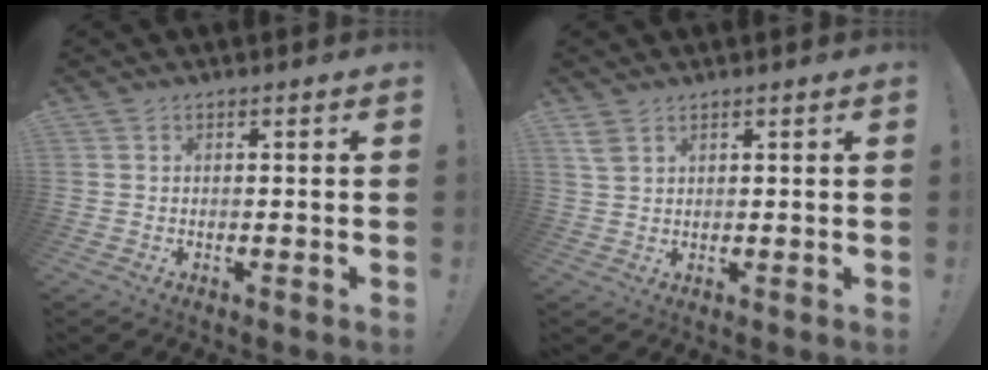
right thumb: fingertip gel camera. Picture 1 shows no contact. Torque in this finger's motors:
{"motor_torque": [0.19, 0.32, -0.12, -0.05, -0.03]}